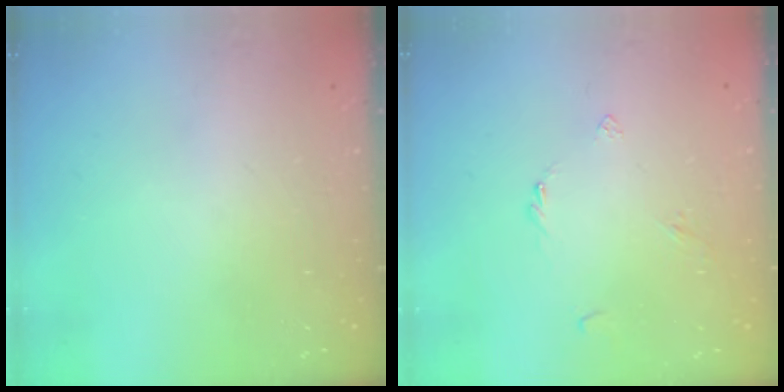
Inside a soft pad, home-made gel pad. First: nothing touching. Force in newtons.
{"total": 2.4, "press": 2.4, "slide": 0.5}